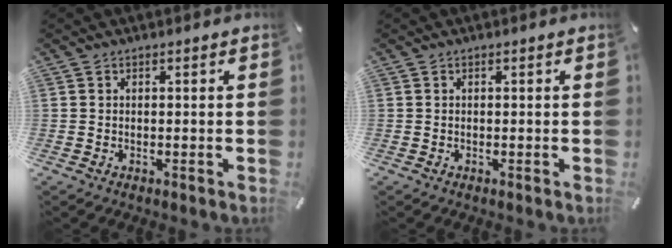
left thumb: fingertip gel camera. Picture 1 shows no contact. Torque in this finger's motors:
{"motor_torque": [-0.31, -0.12, -0.01, 0.00, 0.00]}